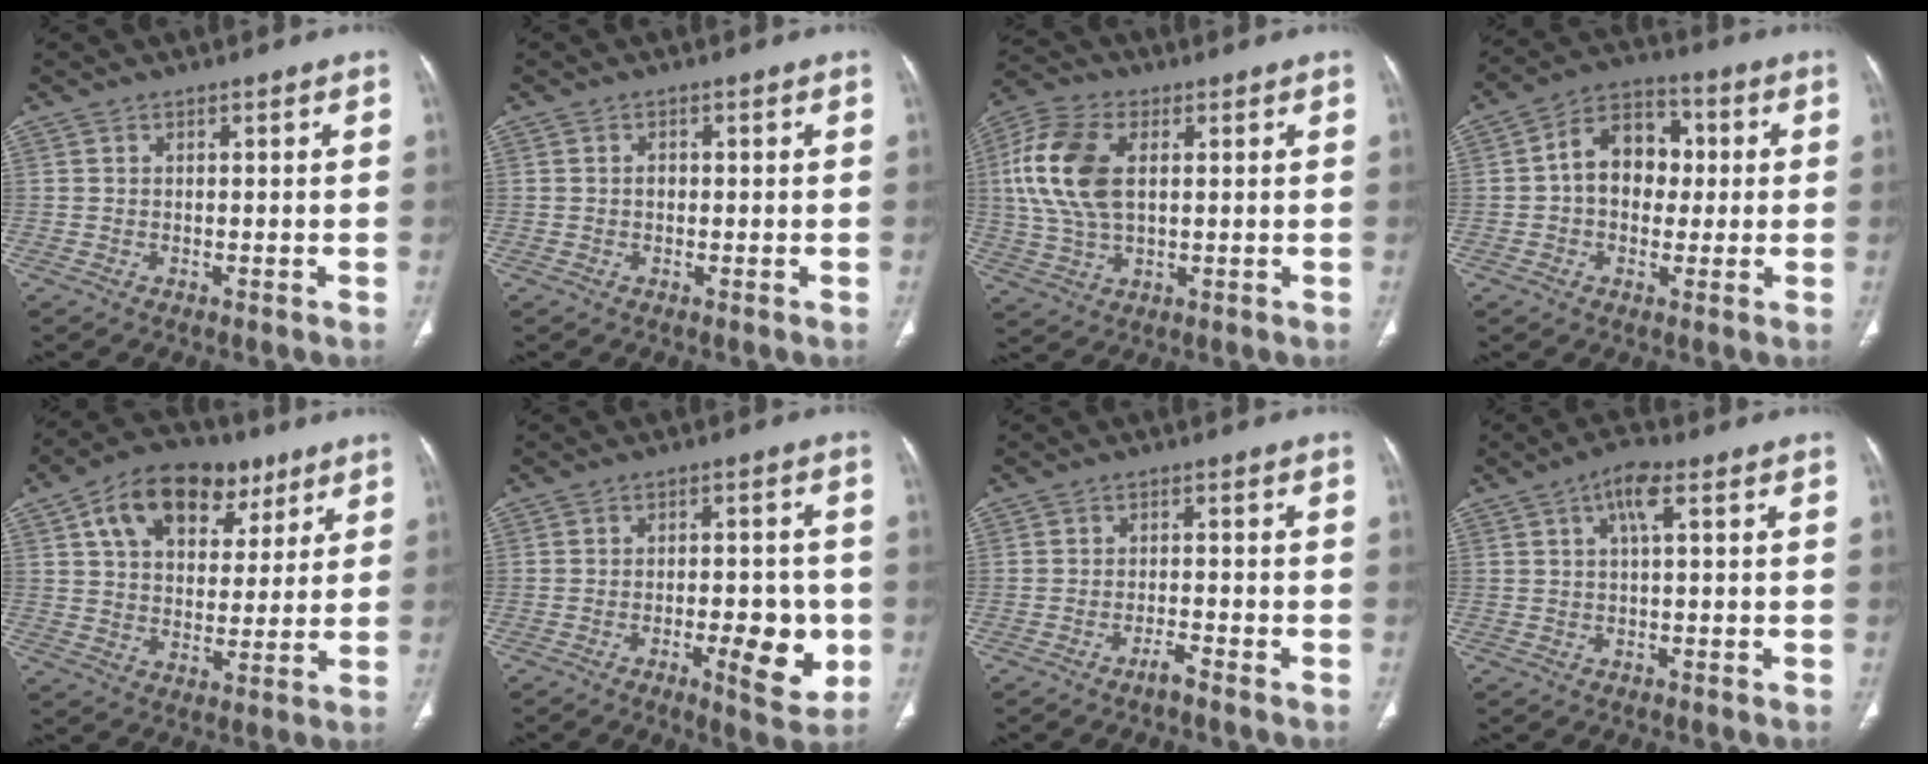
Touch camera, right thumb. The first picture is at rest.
{"total": 1.1, "force": [-0.1, 0.8, 0.6], "torque": [-0.008, 0.003, -0.004]}
{"total": 14.2, "force": [2.5, 8.2, 11.3], "torque": [-0.246, 0.009, 0.046]}
{"total": 11.1, "force": [0.7, 8.3, 7.4], "torque": [-0.084, 0.026, 0.003]}
{"total": 17.4, "force": [8.3, 11.1, 10.4], "torque": [-0.130, -0.003, 0.132]}
{"total": 10.3, "force": [-3.1, 3.7, 9.1], "torque": [-0.105, 0.009, -0.037]}
{"total": 2.3, "force": [-1.9, 0.0, 1.2], "torque": [-0.028, 0.009, -0.036]}
{"total": 4.6, "force": [1.3, 1.2, 4.2], "torque": [-0.079, 0.009, 0.018]}